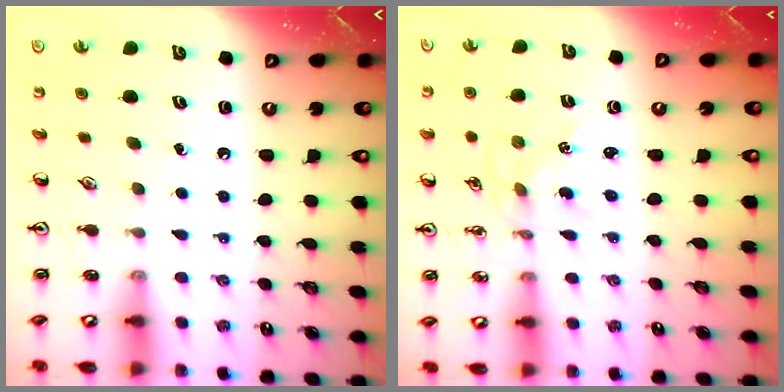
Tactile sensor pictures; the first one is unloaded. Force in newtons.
{"total": 0.7, "press": 0.6, "slide": 0.2}